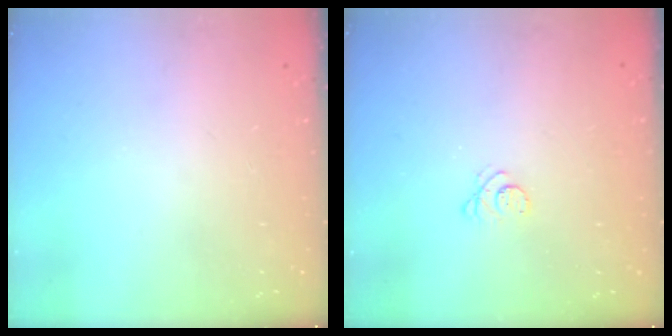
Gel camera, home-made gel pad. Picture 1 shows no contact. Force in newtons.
{"total": 2.9, "press": 2.9, "slide": 0.3}